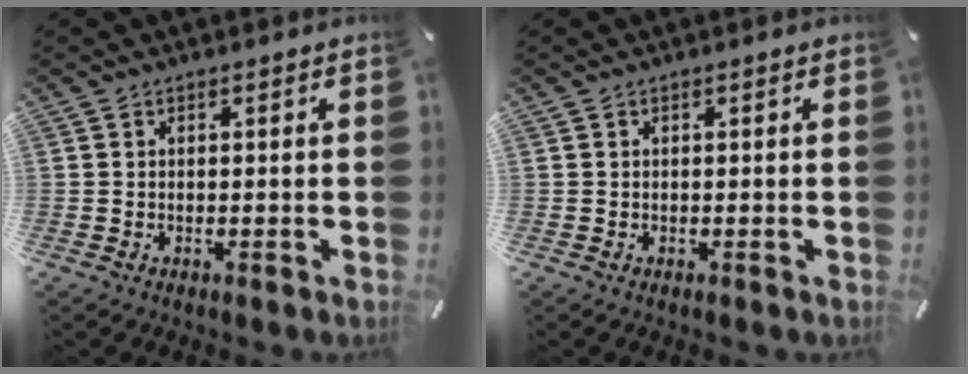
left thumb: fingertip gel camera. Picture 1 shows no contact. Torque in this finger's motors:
{"motor_torque": [-0.01, 0.01, -0.02, 0.00, 0.00]}